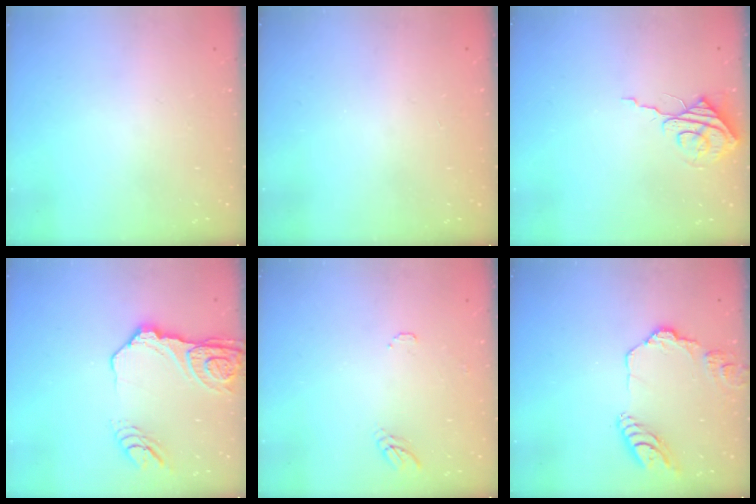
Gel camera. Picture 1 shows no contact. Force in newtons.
{"total": 0.0}
{"total": 7.7, "press": 7.7, "slide": 0.3}
{"total": 15.8, "press": 15.7, "slide": 1.9}
{"total": 6.9, "press": 6.9, "slide": 0.5}
{"total": 13.0, "press": 13.0, "slide": 1.1}